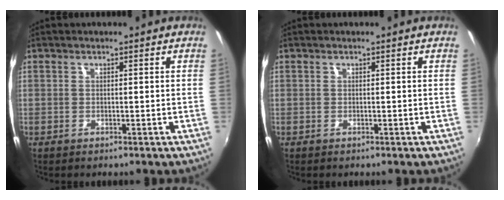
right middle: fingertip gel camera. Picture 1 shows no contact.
{"total": 0.0}